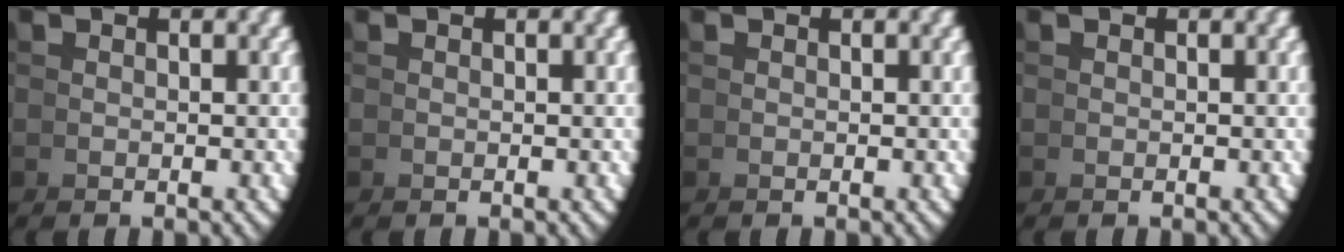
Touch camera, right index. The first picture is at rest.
{"total": 0.0}
{"total": 0.0}
{"total": 0.0}